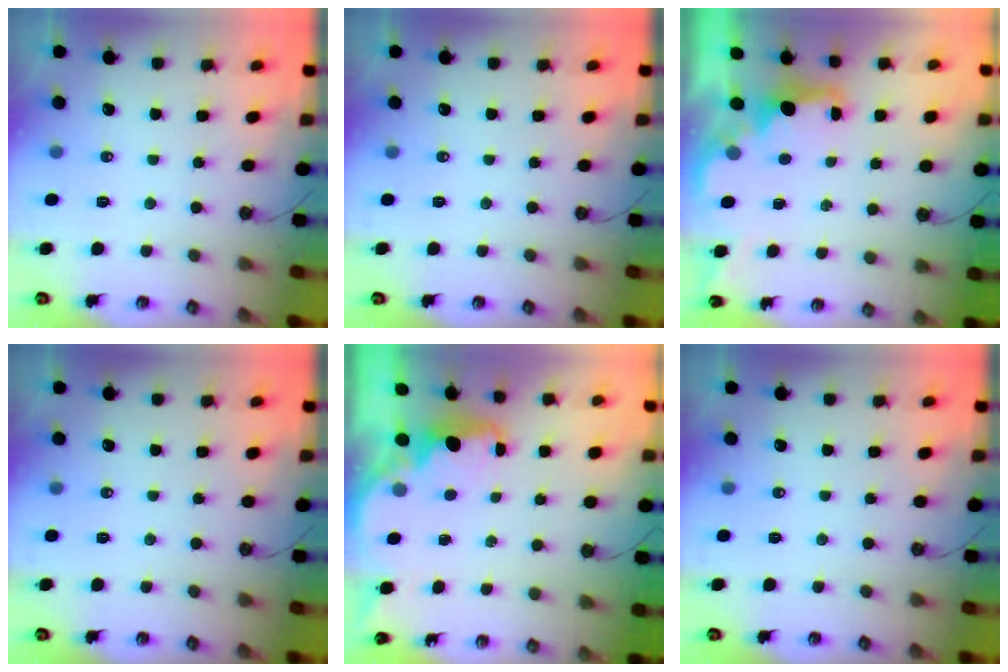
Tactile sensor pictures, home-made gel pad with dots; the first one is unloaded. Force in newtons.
{"total": 0.0}
{"total": 2.2, "press": 2.0, "slide": 0.8}
{"total": 0.0}
{"total": 2.5, "press": 2.4, "slide": 0.8}
{"total": 0.0}